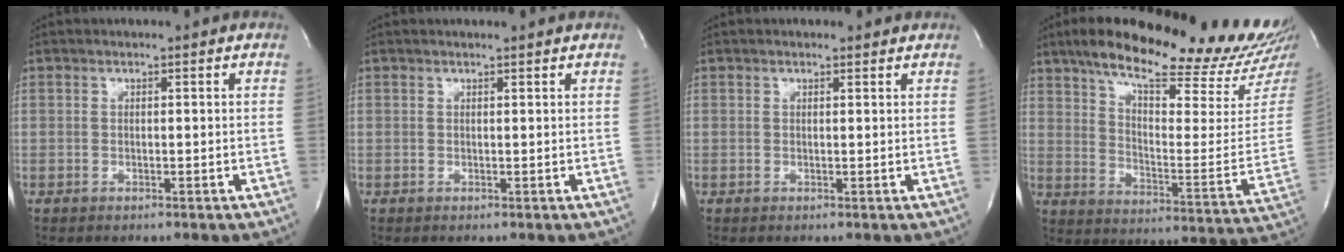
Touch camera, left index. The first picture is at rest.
{"total": 2.1, "force": [2.0, -0.1, 0.5], "torque": [-0.010, 0.009, 0.023]}
{"total": 1.3, "force": [1.2, 0.4, 0.3], "torque": [-0.013, 0.007, 0.014]}
{"total": 28.7, "force": [23.6, 3.2, 15.9], "torque": [-0.238, -0.061, 0.313]}